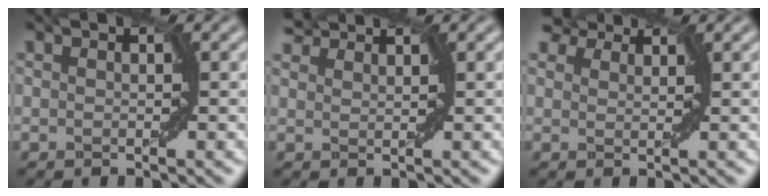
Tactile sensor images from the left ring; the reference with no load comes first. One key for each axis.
{"total": 2.5, "fx": 2.4, "fy": 0.5, "fz": 0.5, "tx": -0.012, "ty": 0.009, "tz": 0.043}
{"total": 4.8, "fx": 3.9, "fy": 2.2, "fz": 1.8, "tx": -0.051, "ty": 0.010, "tz": 0.059}